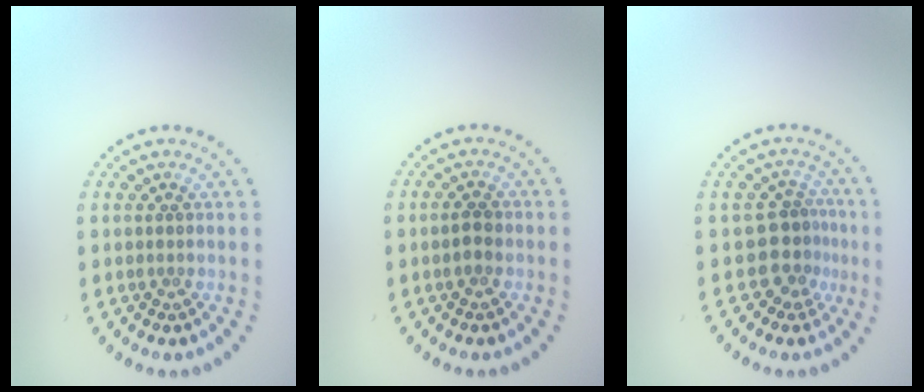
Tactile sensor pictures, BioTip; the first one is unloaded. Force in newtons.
{"total": 1.5, "press": 1.5, "slide": 0.1}
{"total": 3.0, "press": 2.2, "slide": 2.1}